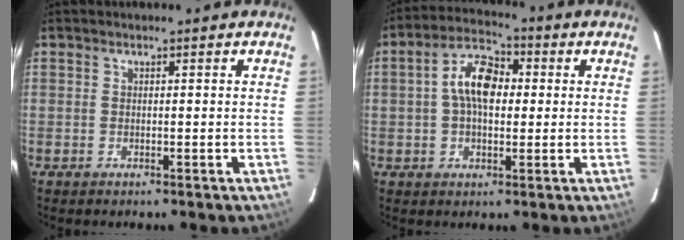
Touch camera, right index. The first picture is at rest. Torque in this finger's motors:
{"motor_torque": [0.48, -0.05, 0.63, 0.13]}